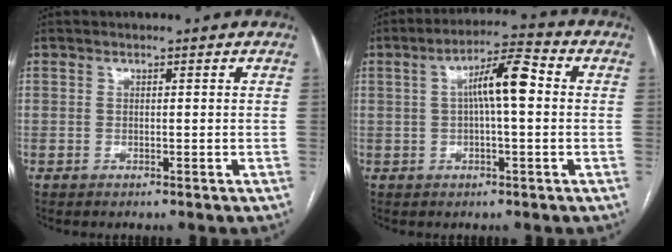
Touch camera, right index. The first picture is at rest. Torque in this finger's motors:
{"motor_torque": [1.36, 0.05, 0.60, 0.16]}